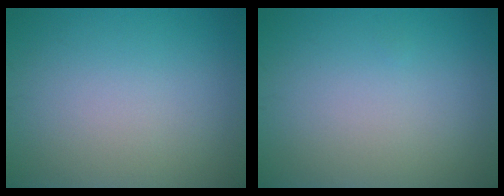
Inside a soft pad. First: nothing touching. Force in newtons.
{"total": 0.0}